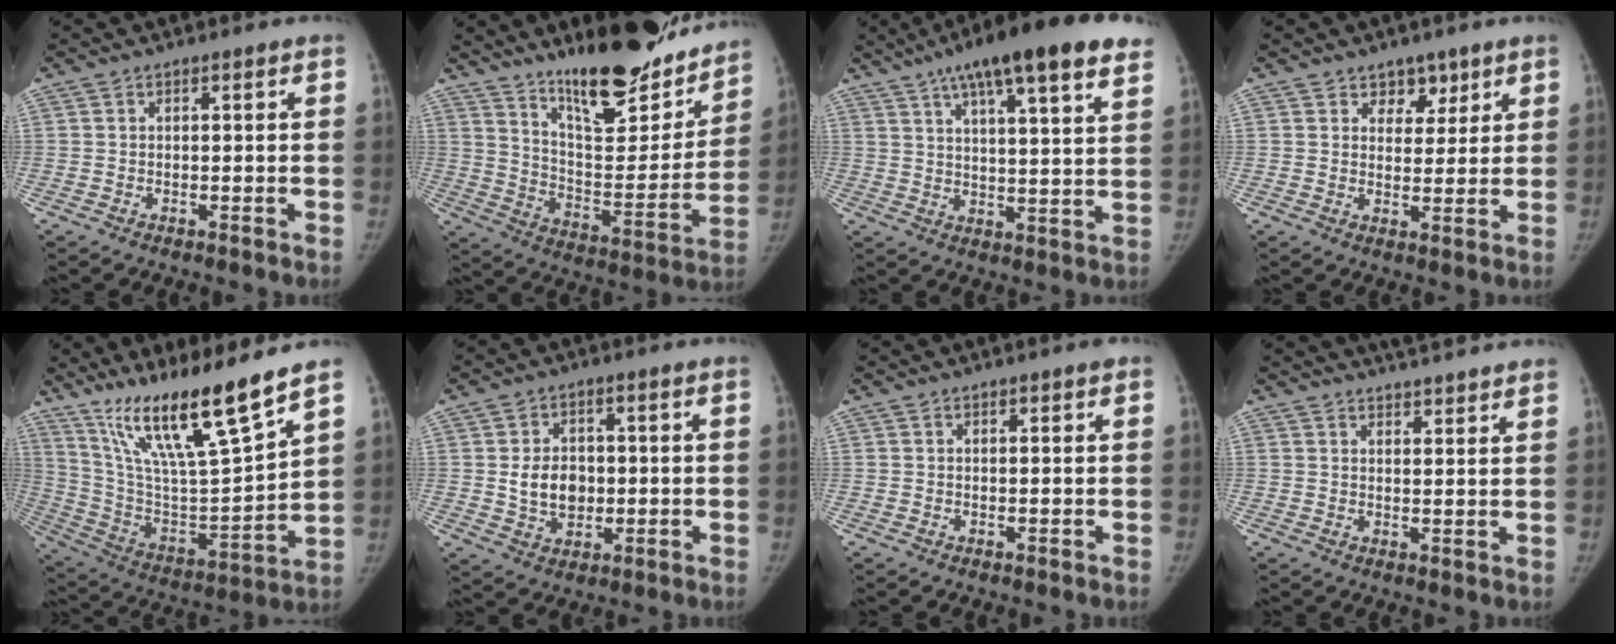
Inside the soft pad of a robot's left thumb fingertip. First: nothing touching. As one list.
[{"total": 23.5, "force": [18.2, 7.0, 13.2], "torque": [-0.150, -0.109, 0.282]}, {"total": 22.2, "force": [14.3, 4.6, 16.3], "torque": [-0.240, -0.010, 0.204]}, {"total": 4.6, "force": [3.1, 3.2, 1.3], "torque": [0.014, -0.019, 0.048]}, {"total": 21.3, "force": [15.0, 1.9, 15.0], "torque": [-0.239, -0.067, 0.279]}, {"total": 7.6, "force": [0.1, 5.8, 4.9], "torque": [-0.059, -0.001, 0.009]}, {"total": 0.9, "force": [0.6, 0.1, 0.7], "torque": [-0.009, 0.003, 0.009]}, {"total": 8.8, "force": [7.9, 1.3, 3.6], "torque": [-0.039, -0.012, 0.104]}]